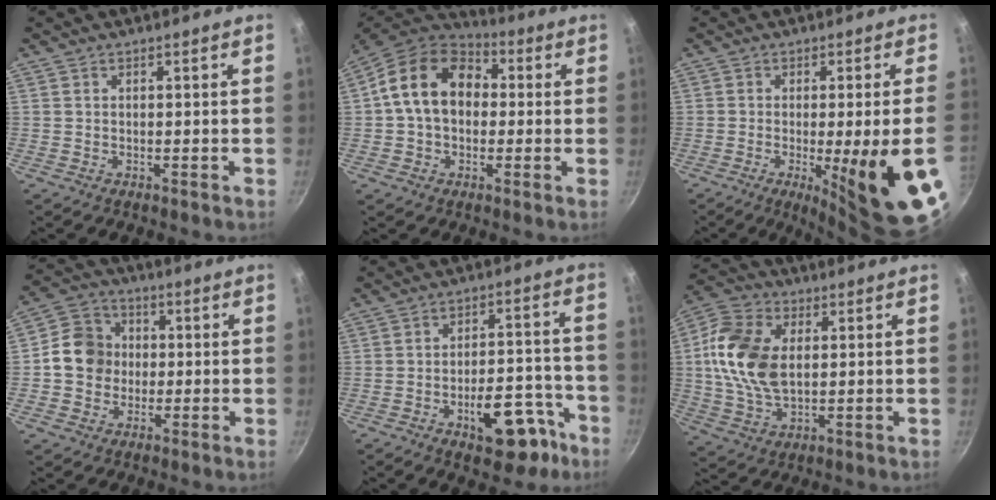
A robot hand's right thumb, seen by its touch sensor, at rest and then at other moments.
{"total": 15.3, "force": [1.6, 11.4, 10.1], "torque": [-0.141, 0.032, 0.011]}
{"total": 16.6, "force": [-4.2, 1.6, 15.9], "torque": [-0.210, -0.006, -0.045]}
{"total": 7.3, "force": [-0.1, 6.5, 3.4], "torque": [-0.030, 0.013, -0.017]}
{"total": 13.7, "force": [-6.9, 6.8, 9.7], "torque": [-0.084, 0.060, -0.085]}
{"total": 15.3, "force": [1.9, 9.8, 11.7], "torque": [-0.208, 0.004, 0.029]}